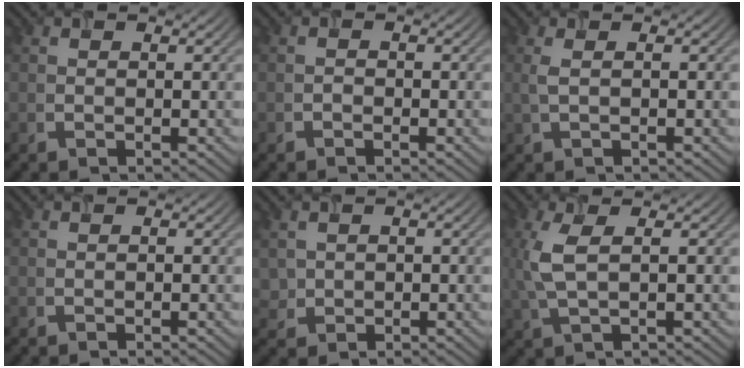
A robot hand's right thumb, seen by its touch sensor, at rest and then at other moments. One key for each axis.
{"total": 0.6, "fx": -0.5, "fy": 0.3, "fz": 0.1, "tx": -0.001, "ty": -0.001, "tz": -0.010}
{"total": 1.4, "fx": 0.2, "fy": 0.3, "fz": 1.4, "tx": -0.035, "ty": 0.005, "tz": 0.004}
{"total": 0.0}
{"total": 1.8, "fx": 0.4, "fy": 1.7, "fz": 0.3, "tx": -0.012, "ty": -0.008, "tz": 0.010}
{"total": 5.1, "fx": 0.9, "fy": 1.8, "fz": 4.6, "tx": -0.125, "ty": 0.003, "tz": 0.017}